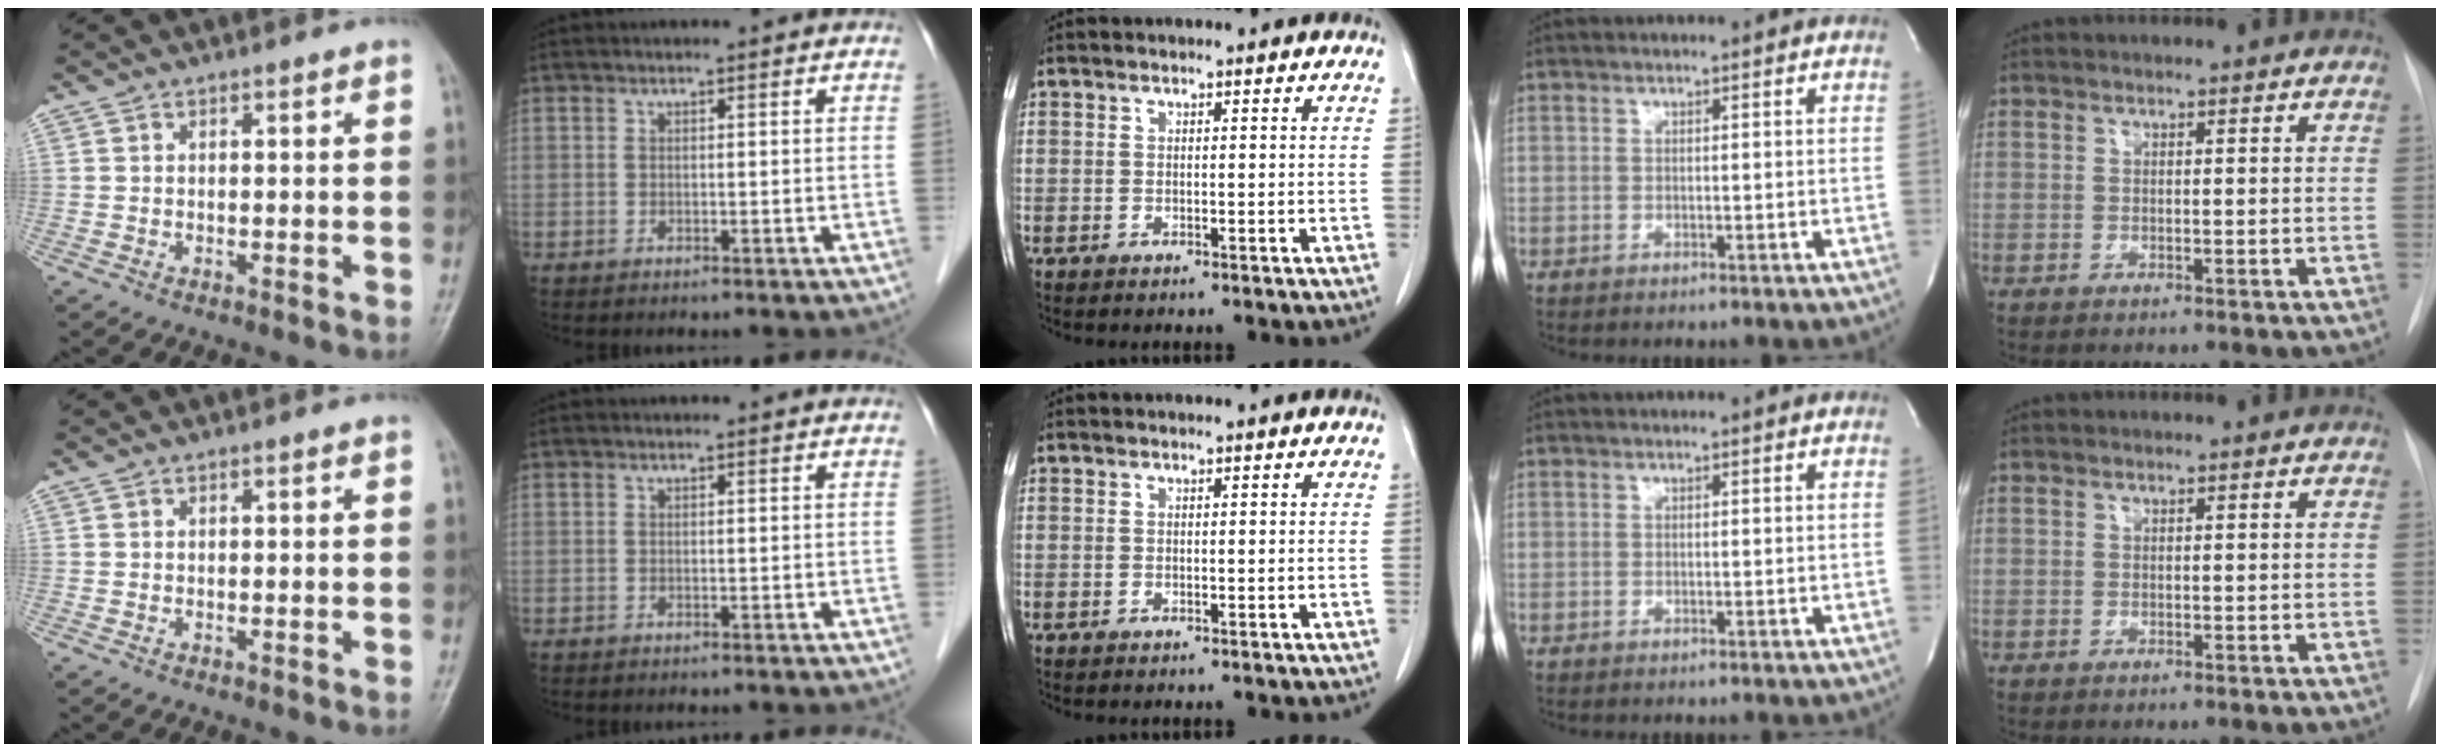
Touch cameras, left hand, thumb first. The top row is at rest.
{}